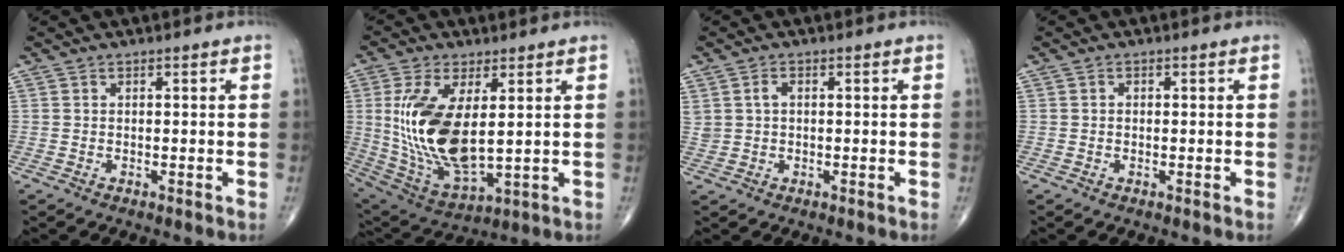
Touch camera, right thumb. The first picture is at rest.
{"total": 17.7, "force": [2.2, 8.0, 15.7], "torque": [-0.316, -0.023, 0.059]}
{"total": 2.7, "force": [0.7, 1.9, 1.8], "torque": [-0.039, 0.004, 0.016]}
{"total": 0.6, "force": [0.0, 0.4, 0.3], "torque": [-0.006, 0.001, 0.000]}